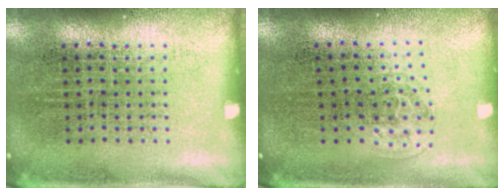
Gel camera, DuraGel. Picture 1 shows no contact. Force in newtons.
{"total": 1.1, "press": 0.7, "slide": 0.8}